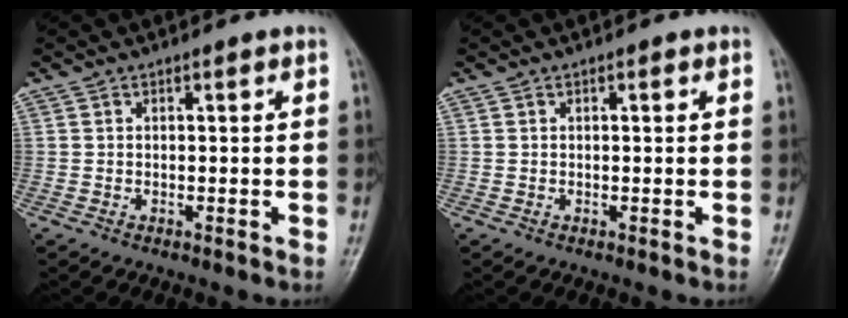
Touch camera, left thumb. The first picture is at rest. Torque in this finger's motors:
{"motor_torque": [0.15, -0.13, 0.01, 0.13, -0.01]}